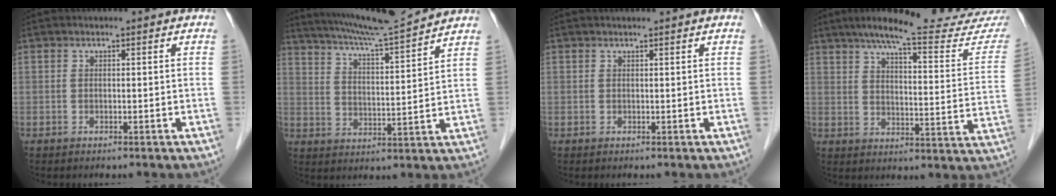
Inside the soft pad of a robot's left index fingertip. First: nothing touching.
{"total": 12.2, "force": [11.4, -1.6, 3.9], "torque": [-0.077, -0.010, 0.183]}
{"total": 0.7, "force": [0.6, -0.1, 0.4], "torque": [-0.005, 0.004, 0.011]}
{"total": 24.1, "force": [21.5, 1.5, 10.8], "torque": [-0.146, -0.063, 0.262]}